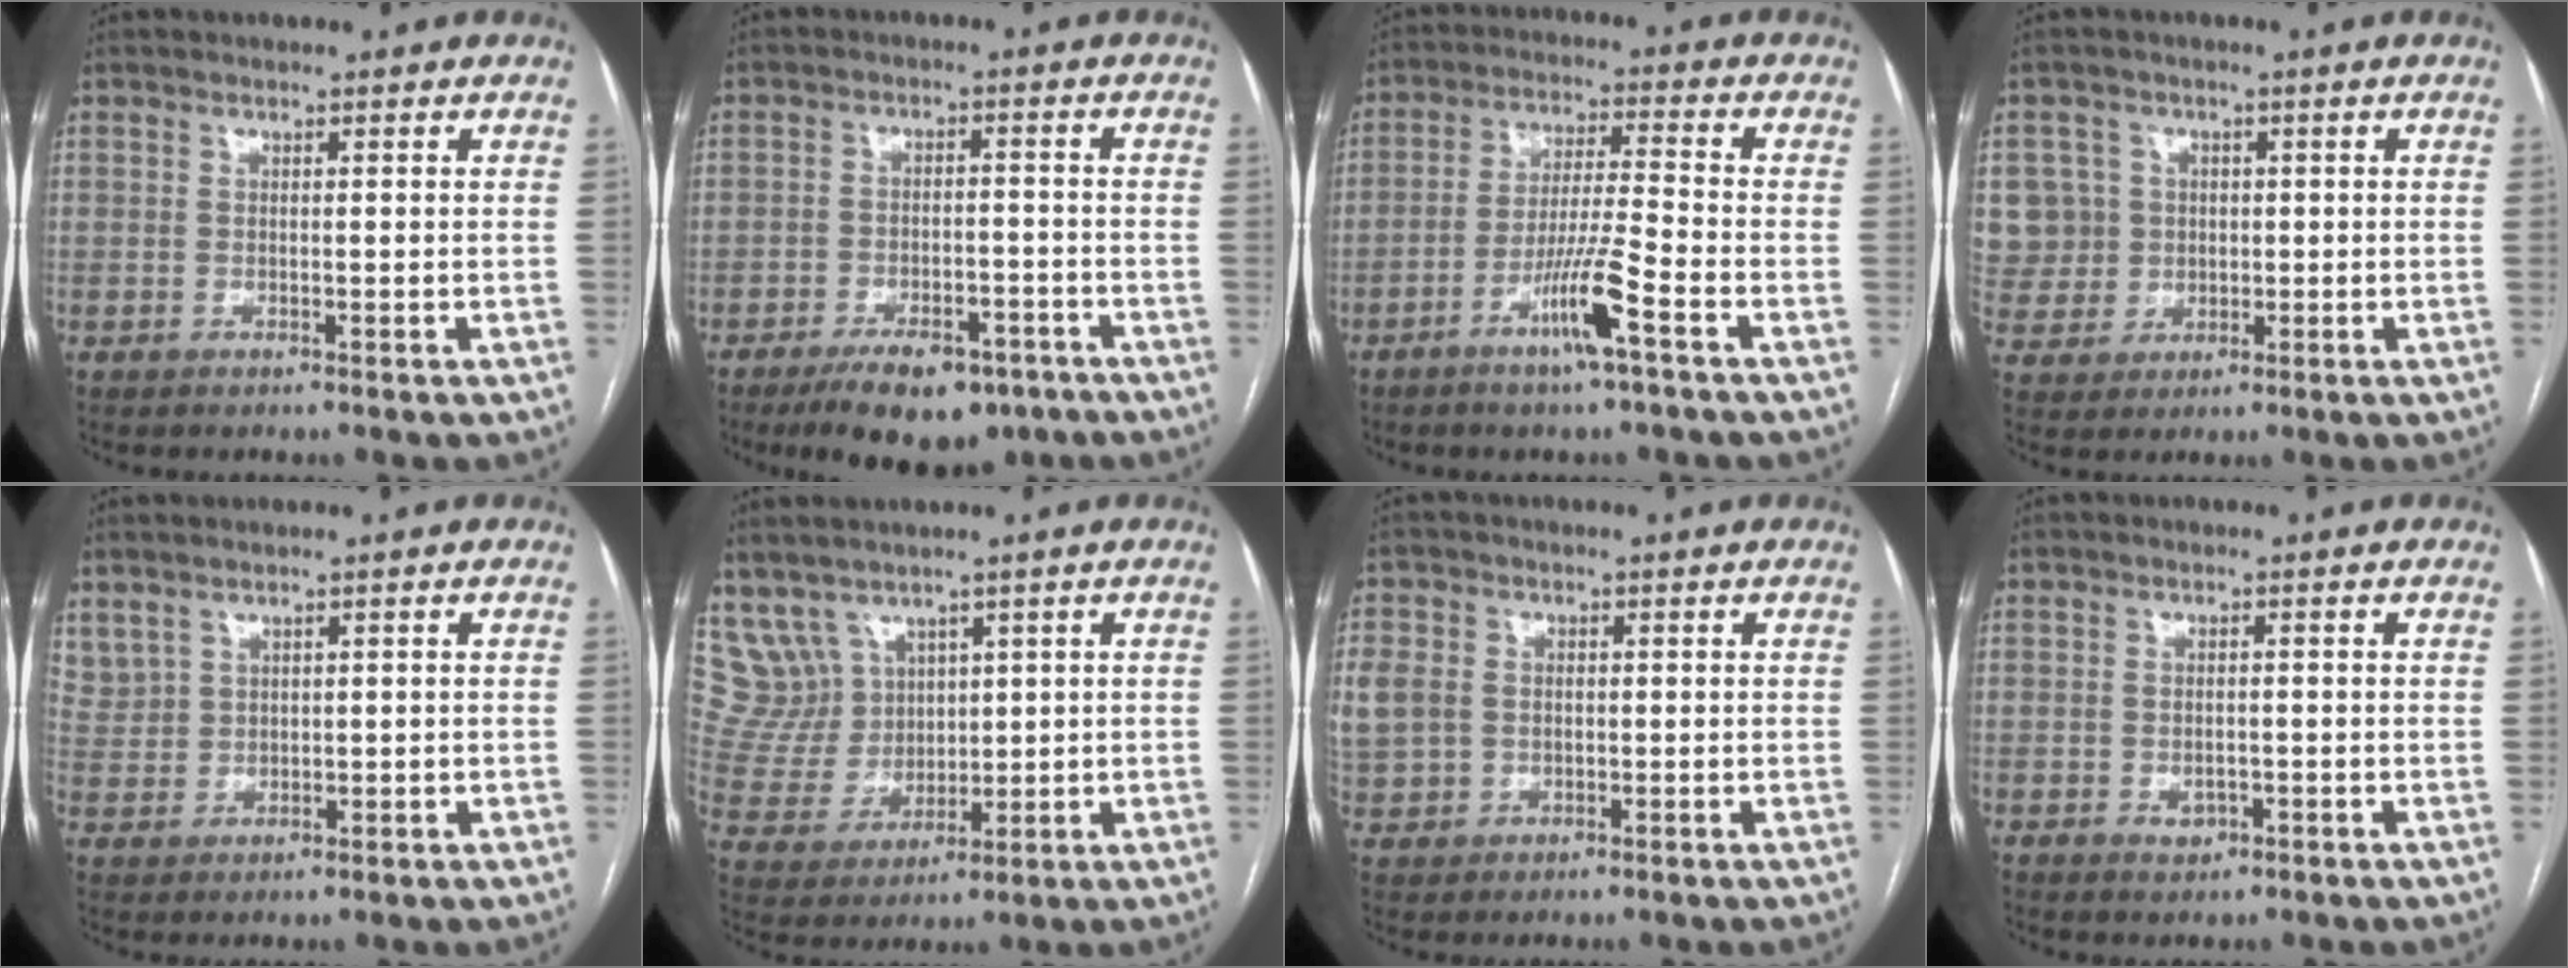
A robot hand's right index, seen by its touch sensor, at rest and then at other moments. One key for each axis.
{"total": 10.2, "fx": -7.3, "fy": 4.3, "fz": 5.7, "tx": -0.083, "ty": 0.000, "tz": -0.111}
{"total": 8.4, "fx": -4.5, "fy": -0.3, "fz": 7.1, "tx": -0.136, "ty": -0.004, "tz": -0.084}
{"total": 8.2, "fx": 1.6, "fy": 8.0, "fz": 0.4, "tx": -0.013, "ty": 0.032, "tz": 0.045}
{"total": 4.4, "fx": 3.1, "fy": 3.0, "fz": 1.1, "tx": -0.030, "ty": 0.012, "tz": 0.077}
{"total": 7.4, "fx": 5.0, "fy": 5.5, "fz": 0.4, "tx": -0.025, "ty": 0.033, "tz": 0.121}
{"total": 12.6, "fx": 0.7, "fy": 11.4, "fz": 5.4, "tx": -0.194, "ty": 0.025, "tz": 0.029}
{"total": 1.8, "fx": -0.8, "fy": 1.2, "fz": 1.0, "tx": -0.011, "ty": 0.003, "tz": -0.006}